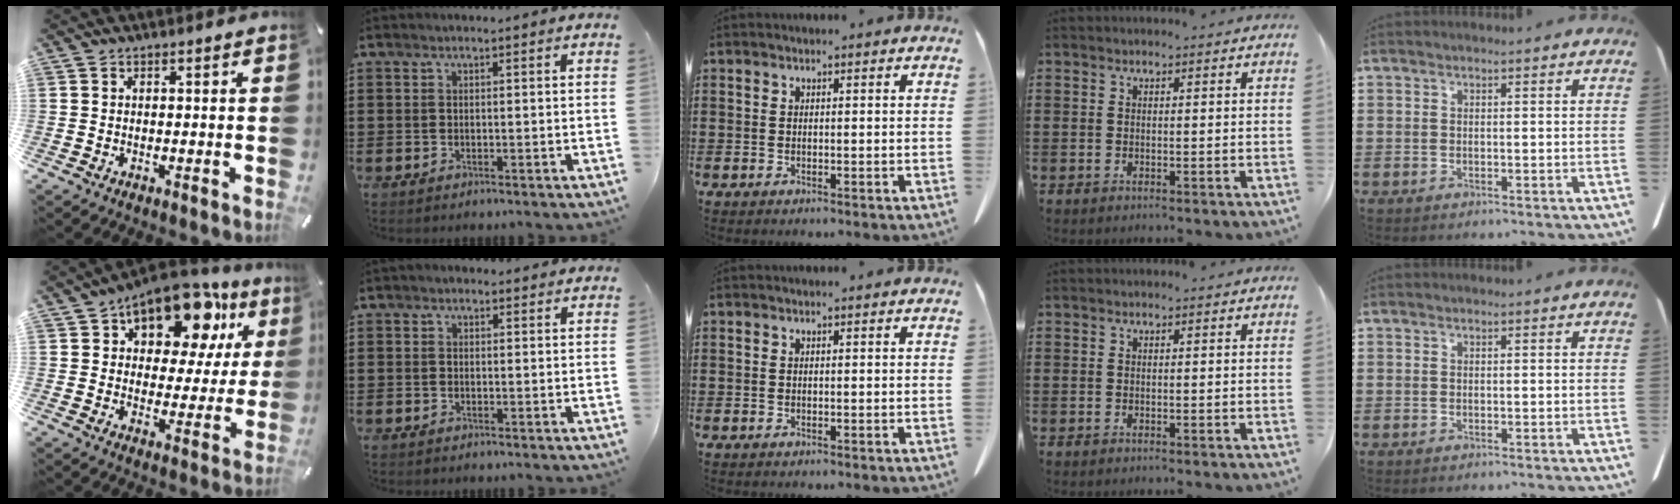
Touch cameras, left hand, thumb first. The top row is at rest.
{"thumb": {"total": 17.1, "force": [11.2, 9.1, 9.2], "torque": [-0.143, -0.073, 0.191]}, "index": {"total": 1.1, "force": [0.7, 0.9, 0.1], "torque": [-0.006, 0.007, 0.013]}}